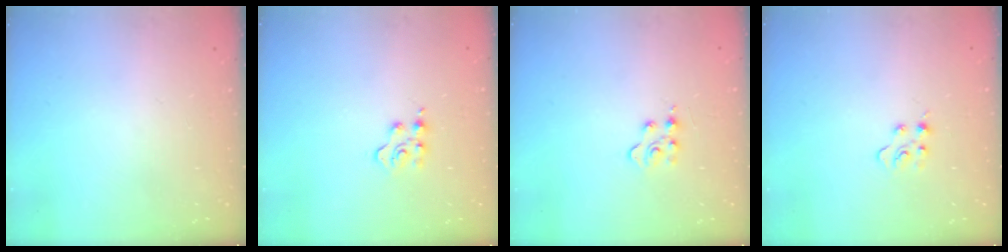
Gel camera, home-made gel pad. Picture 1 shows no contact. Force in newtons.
{"total": 3.7, "press": 3.7, "slide": 0.5}
{"total": 3.2, "press": 3.1, "slide": 0.6}
{"total": 3.3, "press": 3.3, "slide": 0.4}